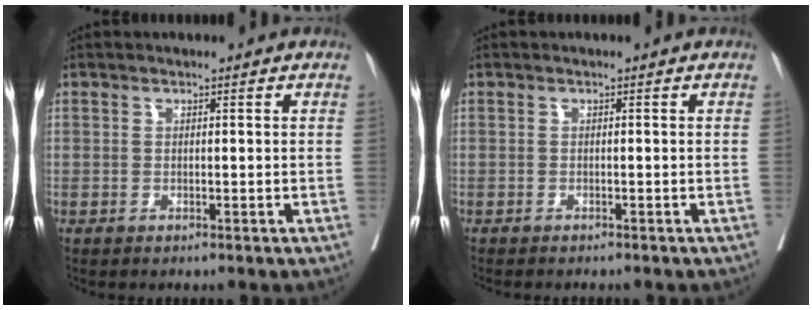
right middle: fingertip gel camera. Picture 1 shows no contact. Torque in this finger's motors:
{"motor_torque": [0.14, -0.37, 0.03, 0.02]}